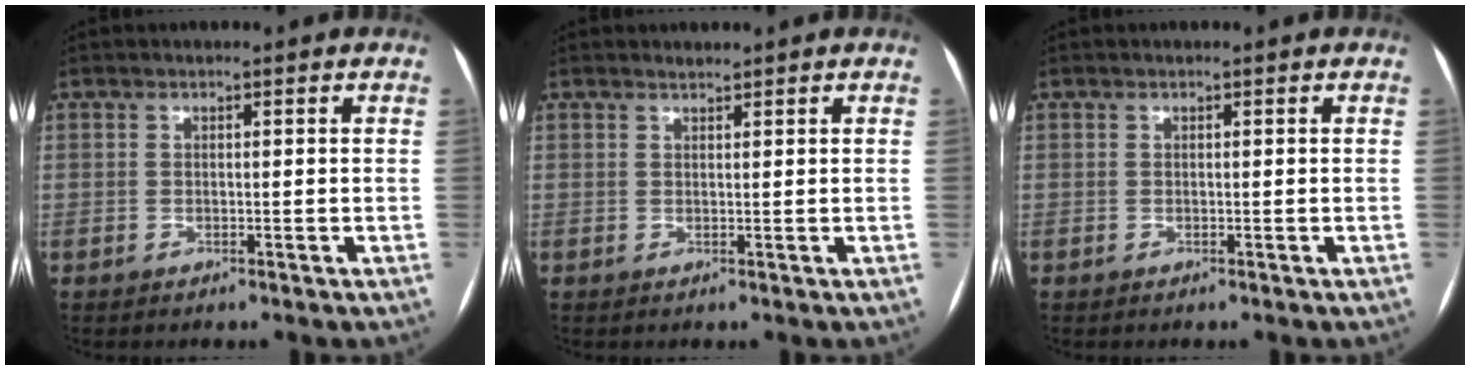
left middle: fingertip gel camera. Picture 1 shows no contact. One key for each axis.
{"total": 0.7, "fx": 0.7, "fy": 0.1, "fz": 0.1, "tx": -0.008, "ty": 0.003, "tz": 0.014}
{"total": 0.0}